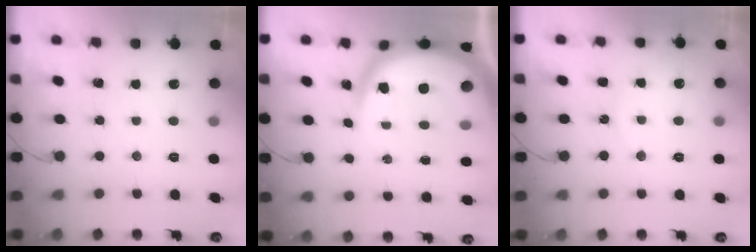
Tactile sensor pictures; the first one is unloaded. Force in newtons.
{"total": 13.8, "press": 13.7, "slide": 1.3}
{"total": 6.3, "press": 6.3, "slide": 0.2}